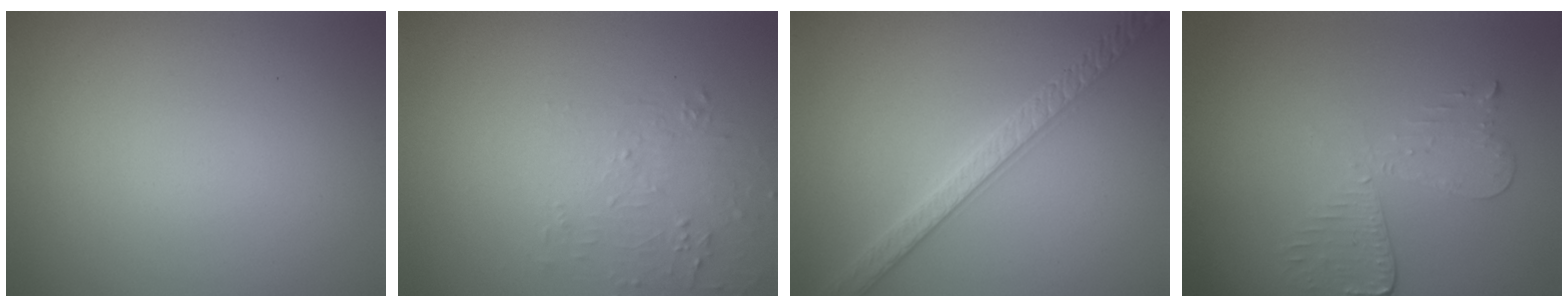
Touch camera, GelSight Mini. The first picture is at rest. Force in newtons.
{"total": 1.7, "press": 0.5, "slide": 1.7}
{"total": 3.4, "press": 3.4, "slide": 0.6}
{"total": 3.0, "press": 2.6, "slide": 1.5}